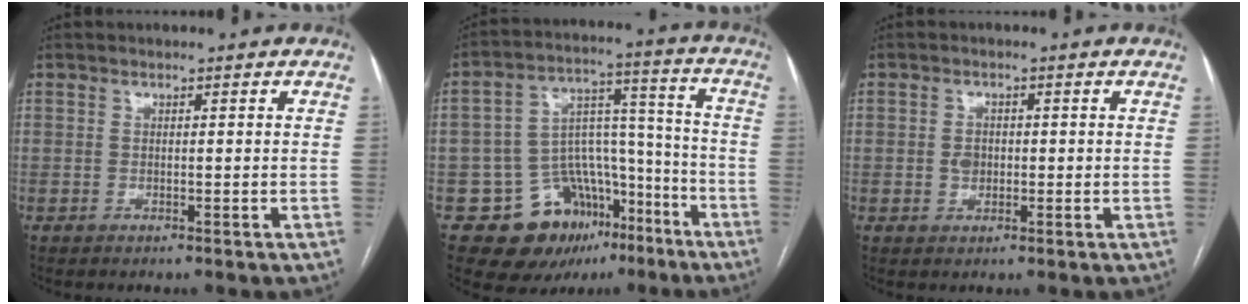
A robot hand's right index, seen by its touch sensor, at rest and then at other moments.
{"total": 15.5, "force": [-8.7, 10.9, 6.7], "torque": [-0.084, 0.075, -0.122]}
{"total": 2.3, "force": [0.0, 1.9, 1.3], "torque": [-0.022, 0.005, 0.002]}